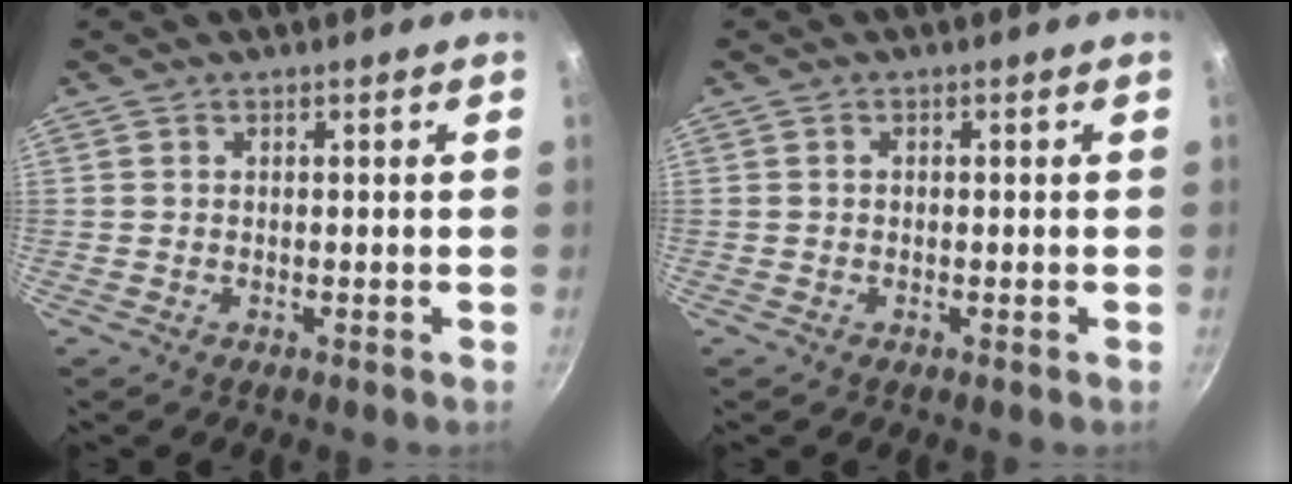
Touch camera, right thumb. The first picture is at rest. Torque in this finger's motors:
{"motor_torque": [0.21, -0.38, -0.21, 0.23, -0.03]}